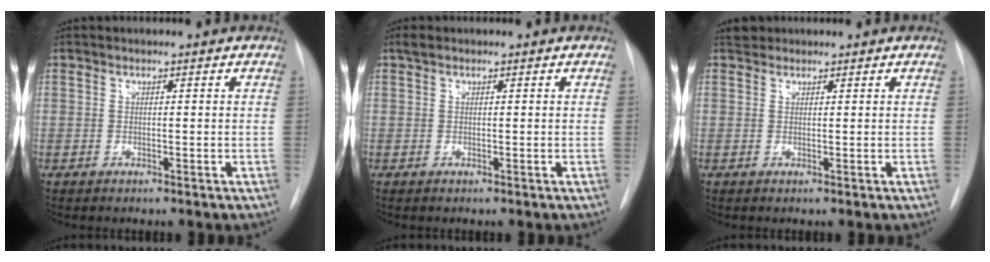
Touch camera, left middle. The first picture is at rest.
{"total": 0.9, "force": [0.7, 0.4, 0.4], "torque": [-0.011, 0.014, 0.012]}
{"total": 1.4, "force": [1.2, 0.7, -0.1], "torque": [-0.001, 0.010, 0.018]}